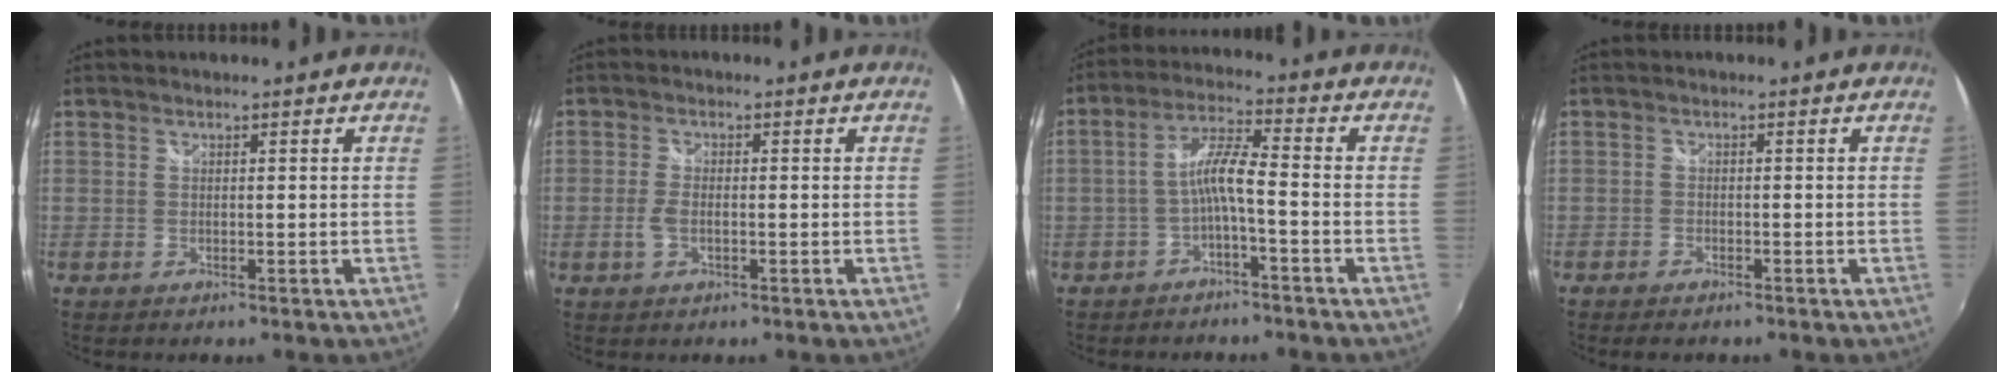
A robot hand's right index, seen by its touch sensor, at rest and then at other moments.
{"total": 3.1, "force": [-0.8, 1.5, 2.6], "torque": [-0.056, -0.002, -0.017]}
{"total": 5.8, "force": [-2.5, 0.5, 5.2], "torque": [-0.117, 0.014, -0.043]}
{"total": 2.5, "force": [-2.1, 1.1, 0.9], "torque": [-0.029, -0.006, -0.037]}